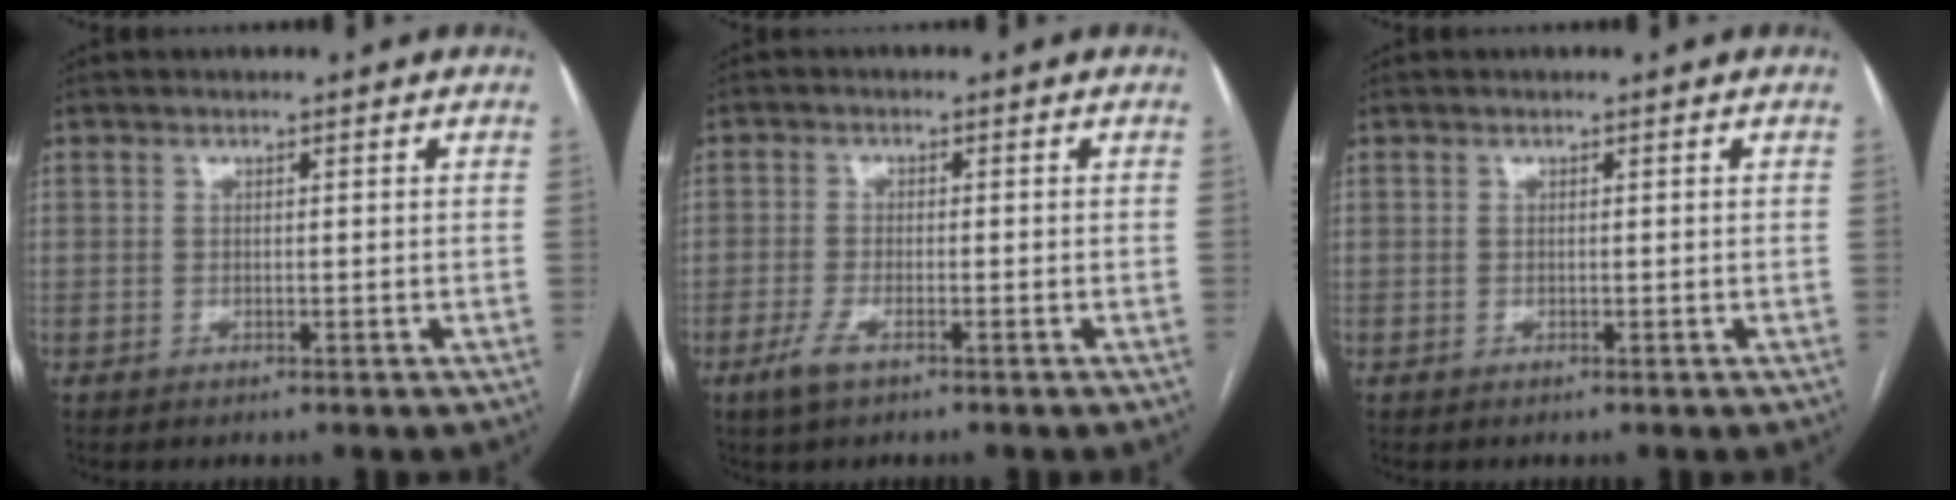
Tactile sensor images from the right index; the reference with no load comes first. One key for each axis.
{"total": 3.1, "fx": -1.8, "fy": 1.1, "fz": 2.3, "tx": -0.052, "ty": -0.001, "tz": -0.036}
{"total": 0.0}